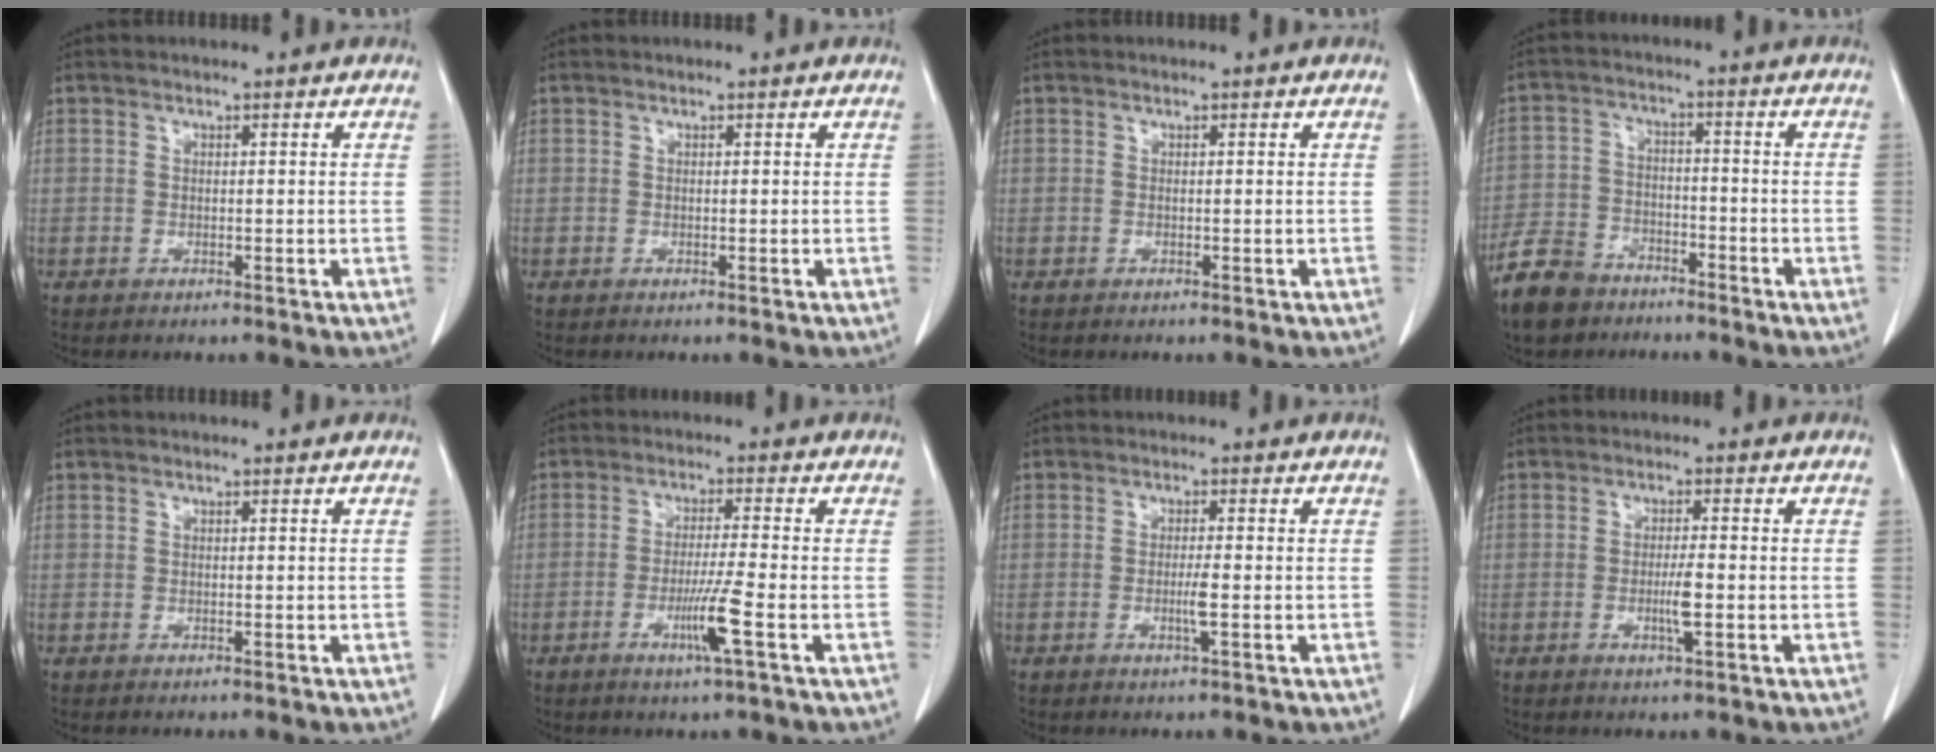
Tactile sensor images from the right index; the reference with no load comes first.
{"total": 0.0}
{"total": 0.0}
{"total": 8.4, "force": [-6.5, 4.5, 2.7], "torque": [-0.071, -0.008, -0.124]}
{"total": 0.0}
{"total": 4.3, "force": [-2.0, -0.7, 3.7], "torque": [-0.071, -0.008, -0.038]}
{"total": 2.3, "force": [-0.8, -0.2, 2.2], "torque": [-0.043, -0.003, -0.014]}
{"total": 3.2, "force": [-1.0, -0.1, 3.0], "torque": [-0.059, -0.004, -0.018]}